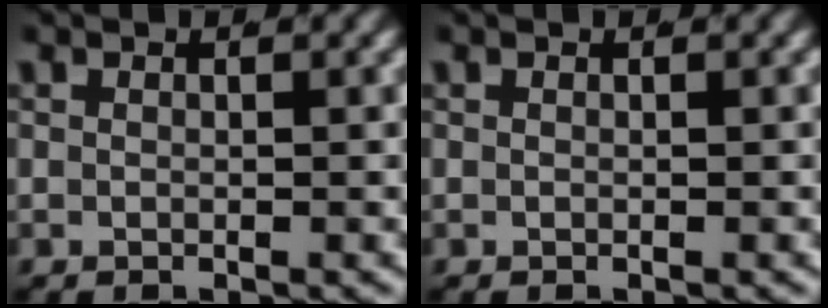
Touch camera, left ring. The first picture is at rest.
{"total": 0.0}